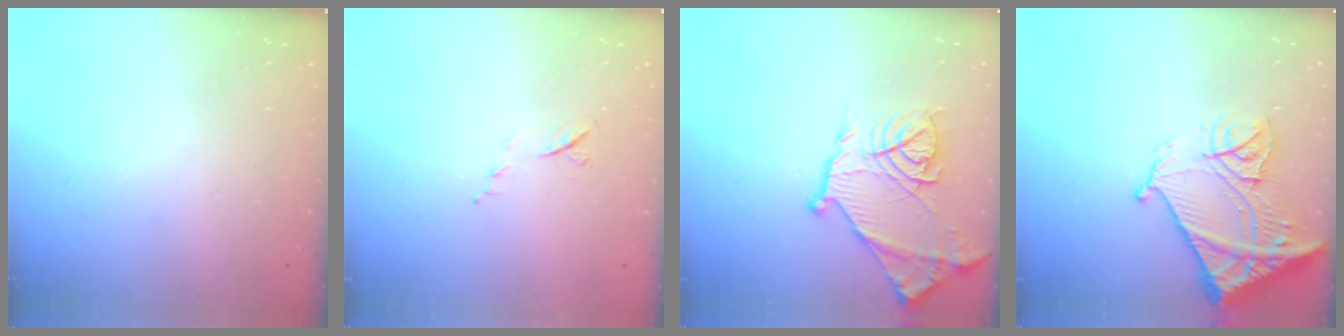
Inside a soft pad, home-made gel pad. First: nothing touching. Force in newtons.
{"total": 6.1, "press": 5.9, "slide": 1.5}
{"total": 18.2, "press": 18.2, "slide": 1.4}
{"total": 19.3, "press": 19.2, "slide": 2.2}